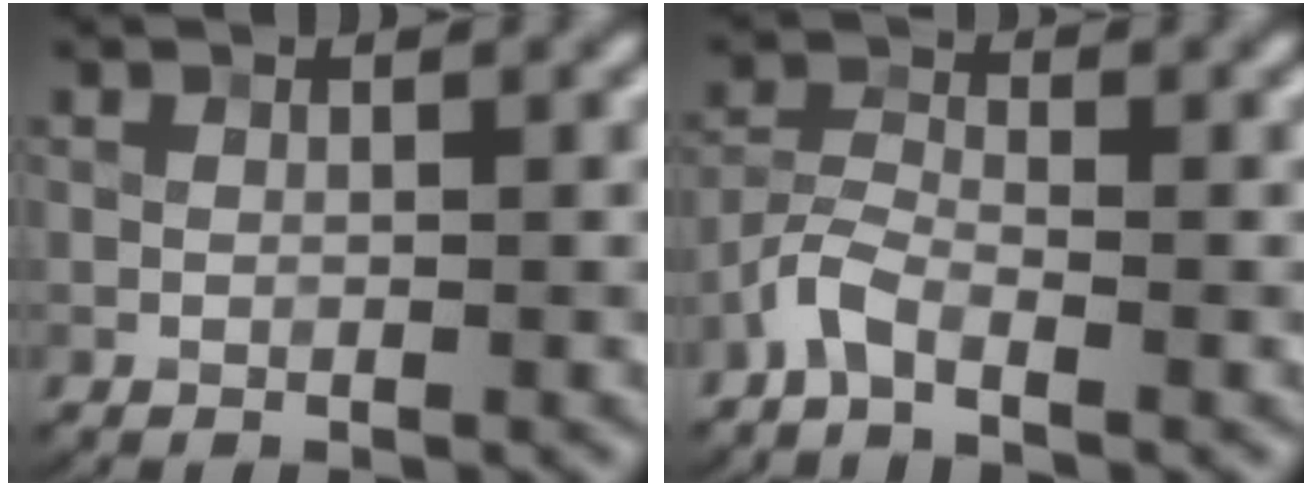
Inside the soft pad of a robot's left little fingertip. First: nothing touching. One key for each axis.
{"total": 2.6, "fx": -2.1, "fy": 0.5, "fz": 1.3, "tx": -0.032, "ty": 0.007, "tz": -0.054}